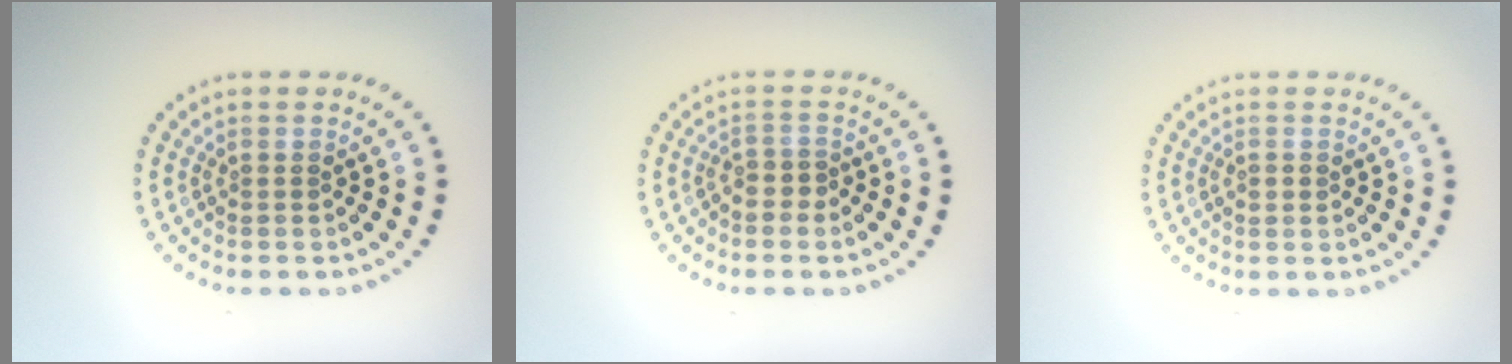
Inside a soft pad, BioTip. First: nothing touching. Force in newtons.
{"total": 1.4, "press": 1.1, "slide": 0.9}
{"total": 1.1, "press": 1.1, "slide": 0.1}